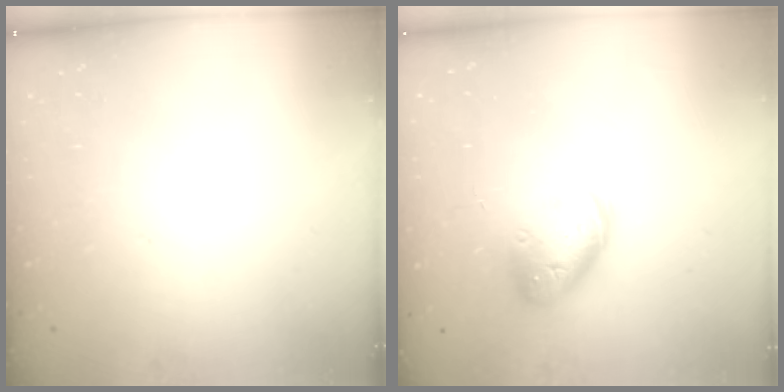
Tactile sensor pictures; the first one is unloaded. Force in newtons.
{"total": 15.0, "press": 14.8, "slide": 2.2}